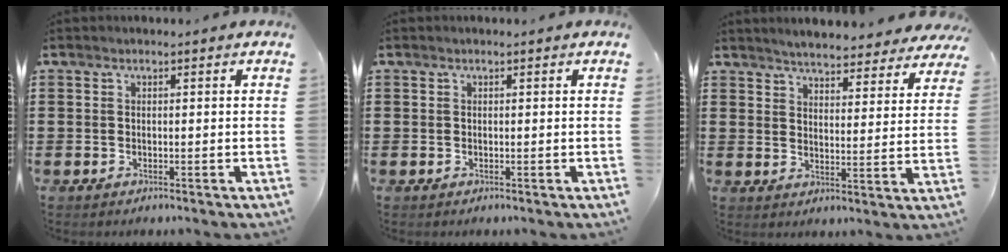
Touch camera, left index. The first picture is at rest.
{"total": 0.0}
{"total": 4.4, "force": [4.3, 0.1, 0.8], "torque": [-0.035, -0.022, 0.074]}